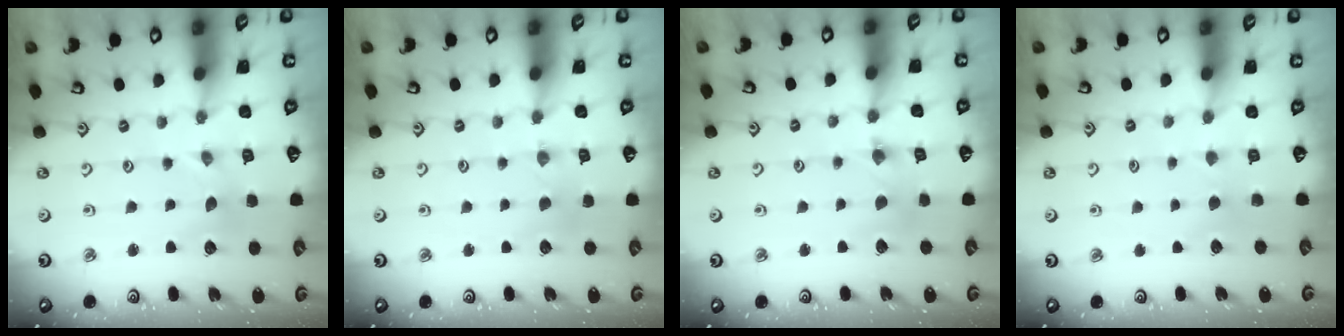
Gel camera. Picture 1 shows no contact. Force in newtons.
{"total": 2.5, "press": 2.5, "slide": 0.4}
{"total": 1.6, "press": 1.6, "slide": 0.2}
{"total": 2.1, "press": 2.1, "slide": 0.4}